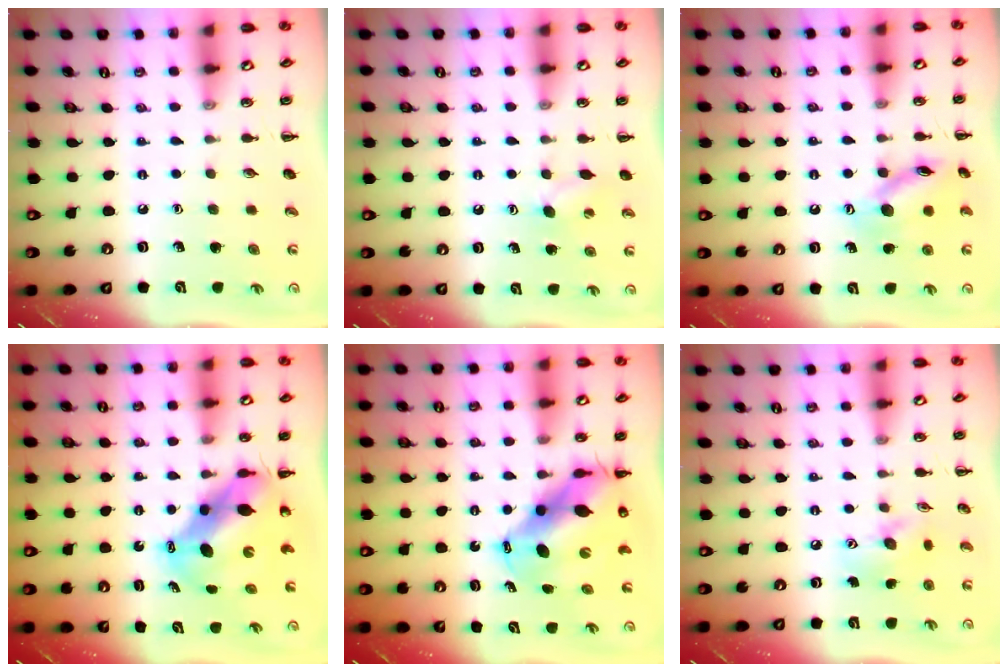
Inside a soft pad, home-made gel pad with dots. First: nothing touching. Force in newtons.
{"total": 5.3, "press": 5.1, "slide": 1.3}
{"total": 12.8, "press": 12.7, "slide": 0.7}
{"total": 10.2, "press": 9.8, "slide": 2.8}
{"total": 13.5, "press": 13.0, "slide": 3.6}
{"total": 9.7, "press": 9.7, "slide": 1.1}